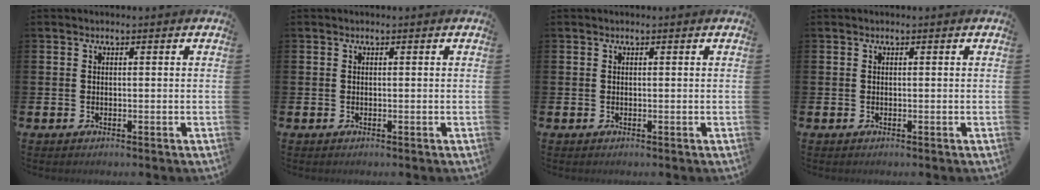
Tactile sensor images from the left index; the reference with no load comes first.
{"total": 0.0}
{"total": 0.0}
{"total": 0.0}